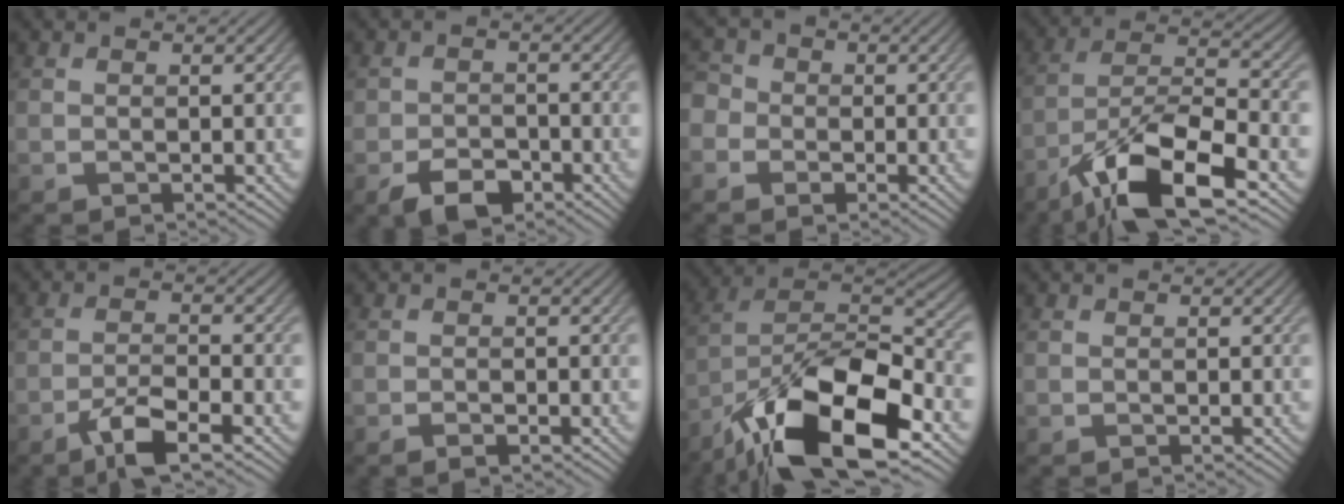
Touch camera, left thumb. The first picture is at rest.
{"total": 4.4, "force": [-2.7, 2.7, 2.1], "torque": [-0.038, -0.007, -0.055]}
{"total": 4.4, "force": [-1.3, 4.0, 1.3], "torque": [-0.036, 0.003, -0.046]}
{"total": 14.0, "force": [-8.3, 4.3, 10.4], "torque": [-0.194, -0.003, -0.161]}
{"total": 5.2, "force": [-3.3, 1.1, 3.9], "torque": [-0.078, 0.003, -0.065]}
{"total": 1.1, "force": [-0.7, 0.4, 0.7], "torque": [-0.012, -0.001, -0.011]}
{"total": 17.9, "force": [-10.6, 6.9, 12.6], "torque": [-0.232, -0.018, -0.204]}
{"total": 0.0}